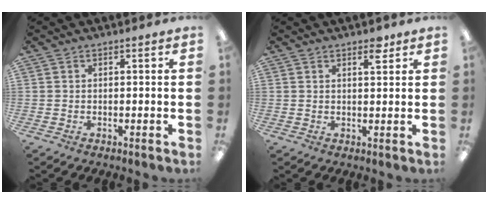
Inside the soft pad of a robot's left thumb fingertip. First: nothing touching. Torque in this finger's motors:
{"motor_torque": [0.02, 0.07, -0.22, 0.15, 0.03]}